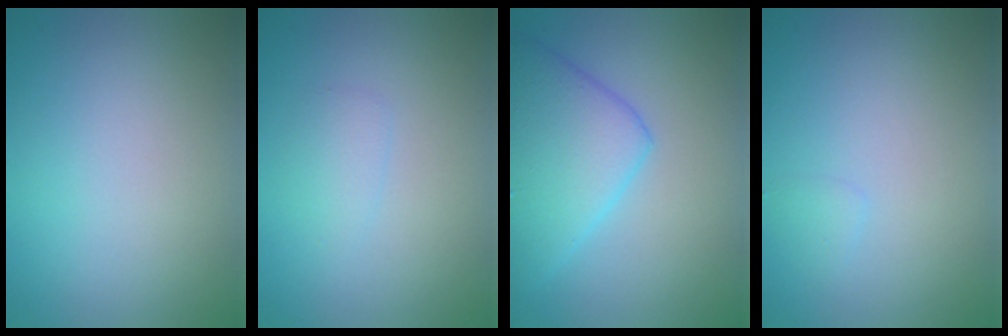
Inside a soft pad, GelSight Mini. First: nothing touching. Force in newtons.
{"total": 1.1, "press": 1.1, "slide": 0.0}
{"total": 4.1, "press": 4.1, "slide": 0.2}
{"total": 0.7, "press": 0.7, "slide": 0.0}